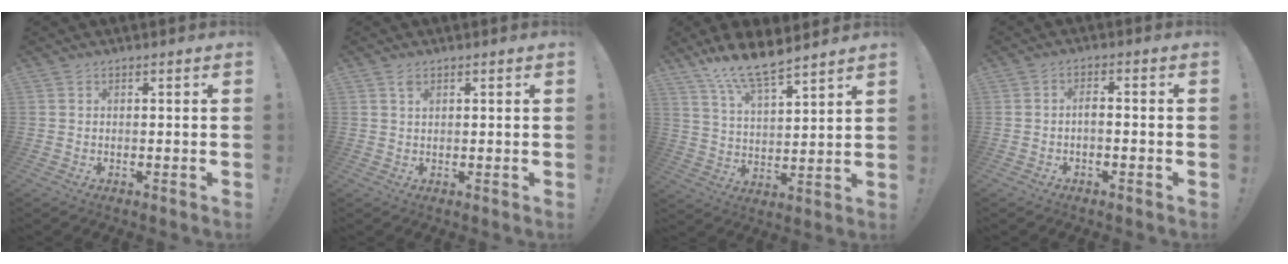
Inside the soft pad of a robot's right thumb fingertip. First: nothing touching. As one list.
[{"total": 1.5, "force": [1.0, 0.8, 0.8], "torque": [-0.017, 0.000, 0.019]}, {"total": 12.0, "force": [10.2, 3.4, 5.3], "torque": [-0.106, -0.066, 0.189]}, {"total": 2.0, "force": [-0.9, 0.7, 1.6], "torque": [-0.035, 0.006, -0.017]}]